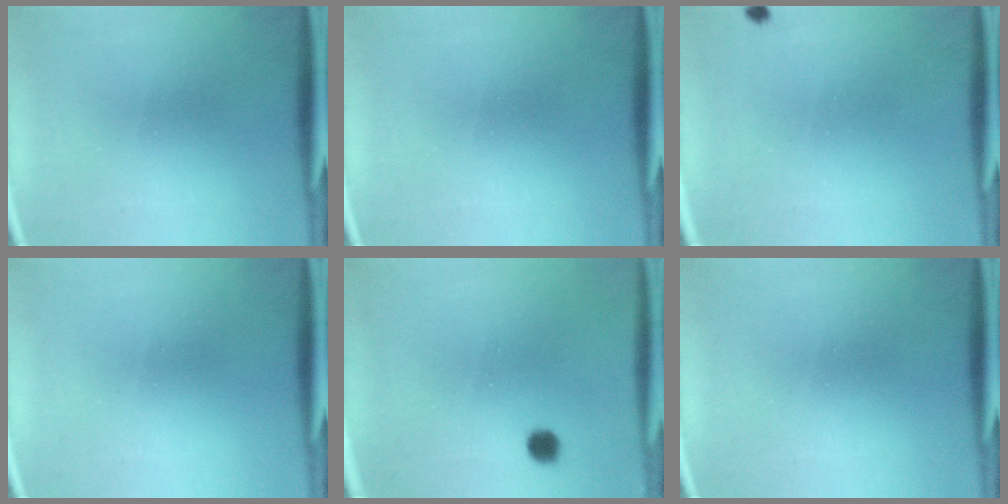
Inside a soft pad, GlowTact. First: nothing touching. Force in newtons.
{"total": 0.0}
{"total": 0.7}
{"total": 0.0}
{"total": 2.6}
{"total": 0.0}